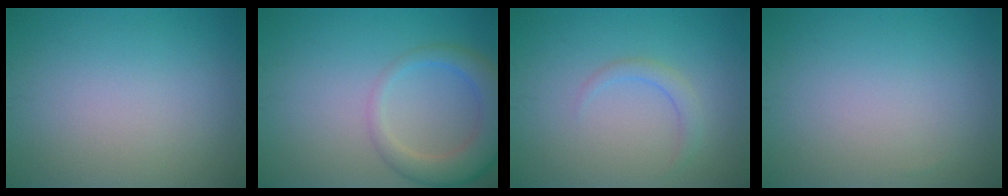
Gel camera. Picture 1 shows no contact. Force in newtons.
{"total": 4.8, "press": 4.8, "slide": 0.3}
{"total": 1.5, "press": 1.5, "slide": 0.1}
{"total": 0.0}